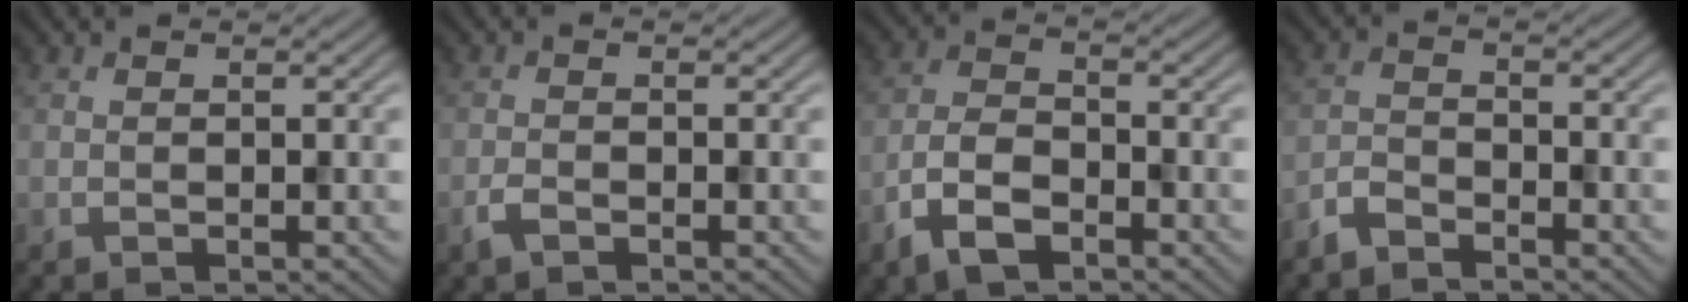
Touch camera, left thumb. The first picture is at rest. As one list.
[{"total": 1.6, "force": [-1.1, 0.6, 1.0], "torque": [-0.025, -0.002, -0.025]}, {"total": 6.0, "force": [-3.6, 2.8, 3.8], "torque": [-0.080, 0.000, -0.083]}, {"total": 2.9, "force": [-2.6, 0.9, 1.0], "torque": [-0.021, -0.001, -0.064]}]